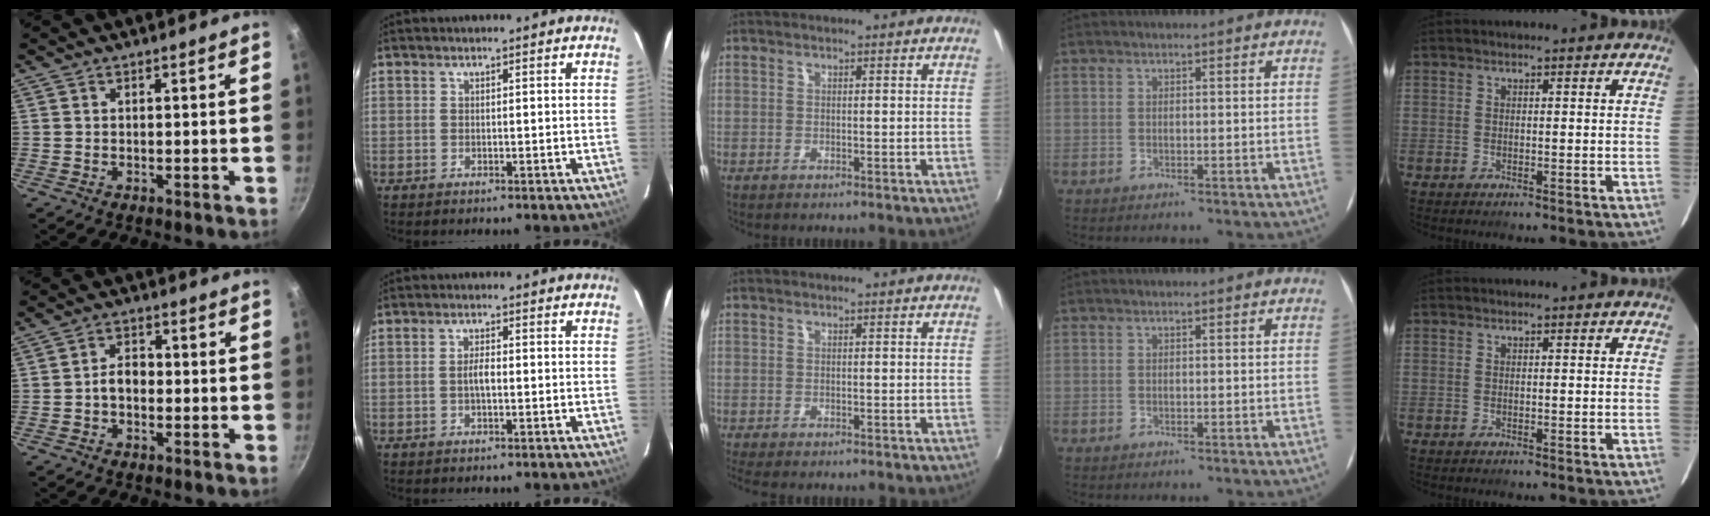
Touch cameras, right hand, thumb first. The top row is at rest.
{"thumb": {"total": 4.2, "force": [-0.8, 3.0, 2.8], "torque": [-0.028, 0.019, -0.018]}, "index": {"total": 2.3, "force": [-0.4, 0.7, 2.1], "torque": [-0.041, 0.004, -0.009]}, "middle": {"total": 1.2, "force": [-0.8, 0.4, 0.8], "torque": [-0.019, -0.005, -0.012]}}